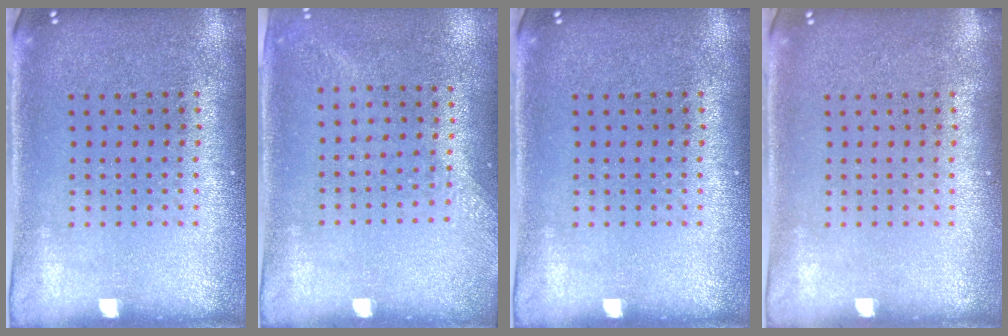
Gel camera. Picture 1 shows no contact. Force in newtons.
{"total": 1.3, "press": 1.0, "slide": 0.8}
{"total": 0.0}
{"total": 0.0}